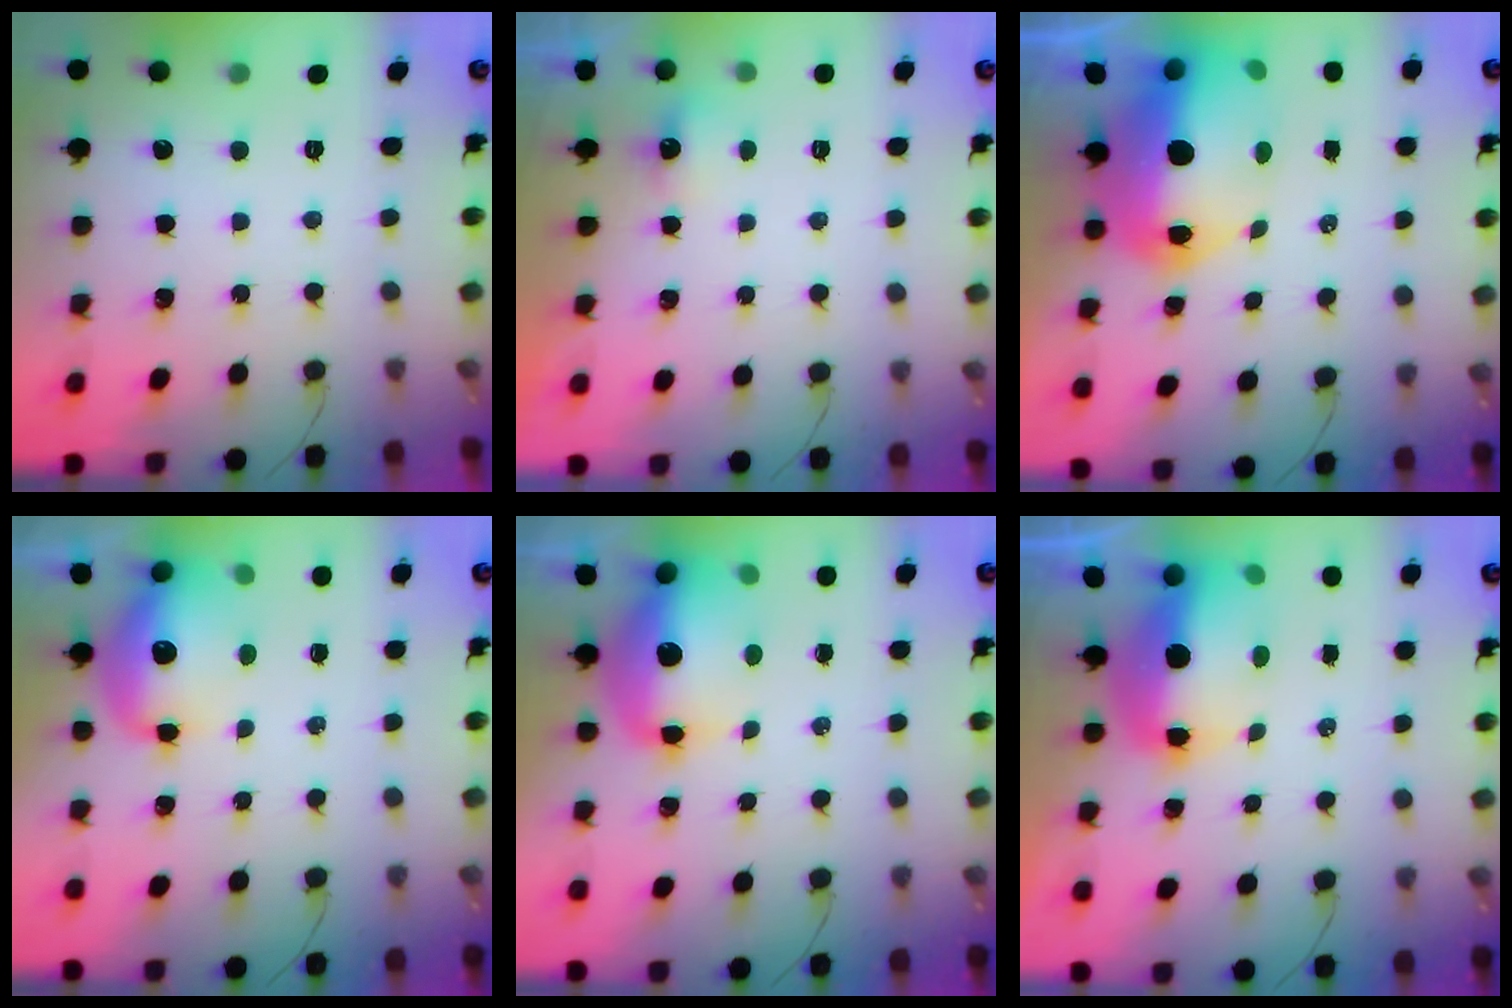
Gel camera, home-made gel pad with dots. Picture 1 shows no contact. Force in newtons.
{"total": 1.7, "press": 1.5, "slide": 0.7}
{"total": 17.6, "press": 17.2, "slide": 4.0}
{"total": 12.6, "press": 12.3, "slide": 2.5}
{"total": 13.0, "press": 12.7, "slide": 2.9}
{"total": 11.5, "press": 11.3, "slide": 2.2}